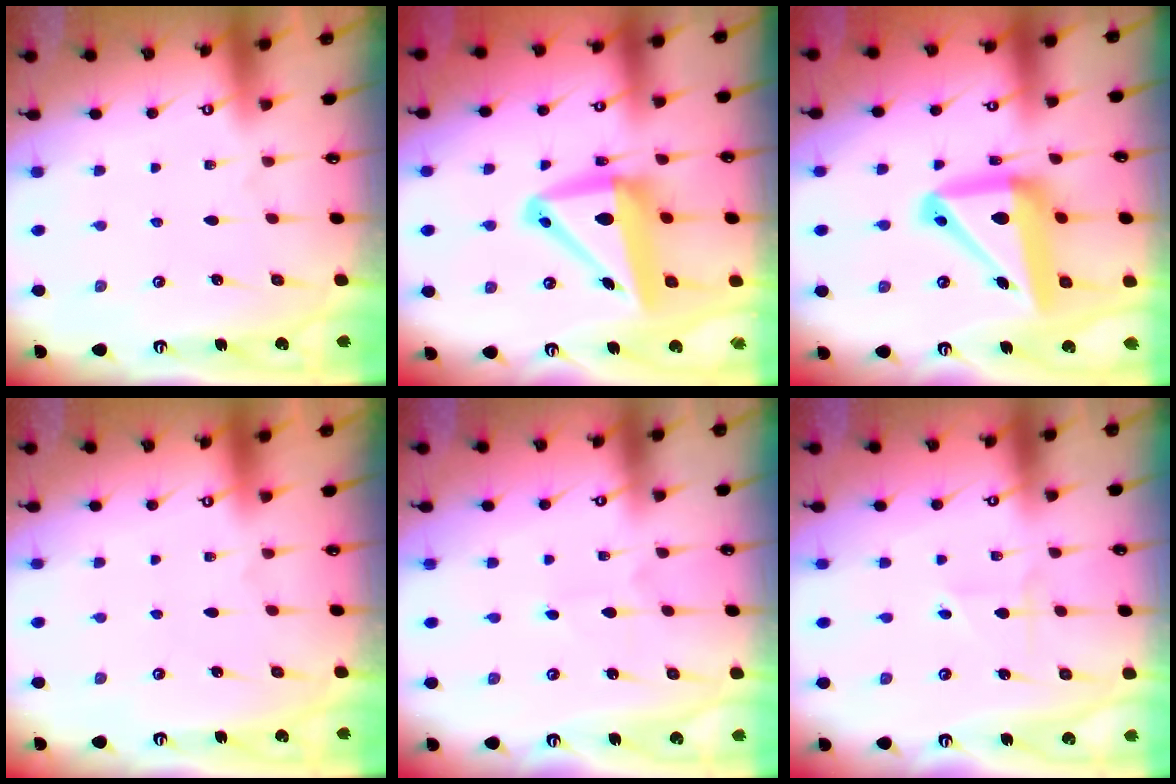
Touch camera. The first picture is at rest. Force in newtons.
{"total": 14.0, "press": 13.6, "slide": 3.2}
{"total": 18.2, "press": 18.1, "slide": 2.3}
{"total": 0.0}
{"total": 2.6, "press": 2.6, "slide": 0.2}
{"total": 2.3, "press": 2.3, "slide": 0.2}